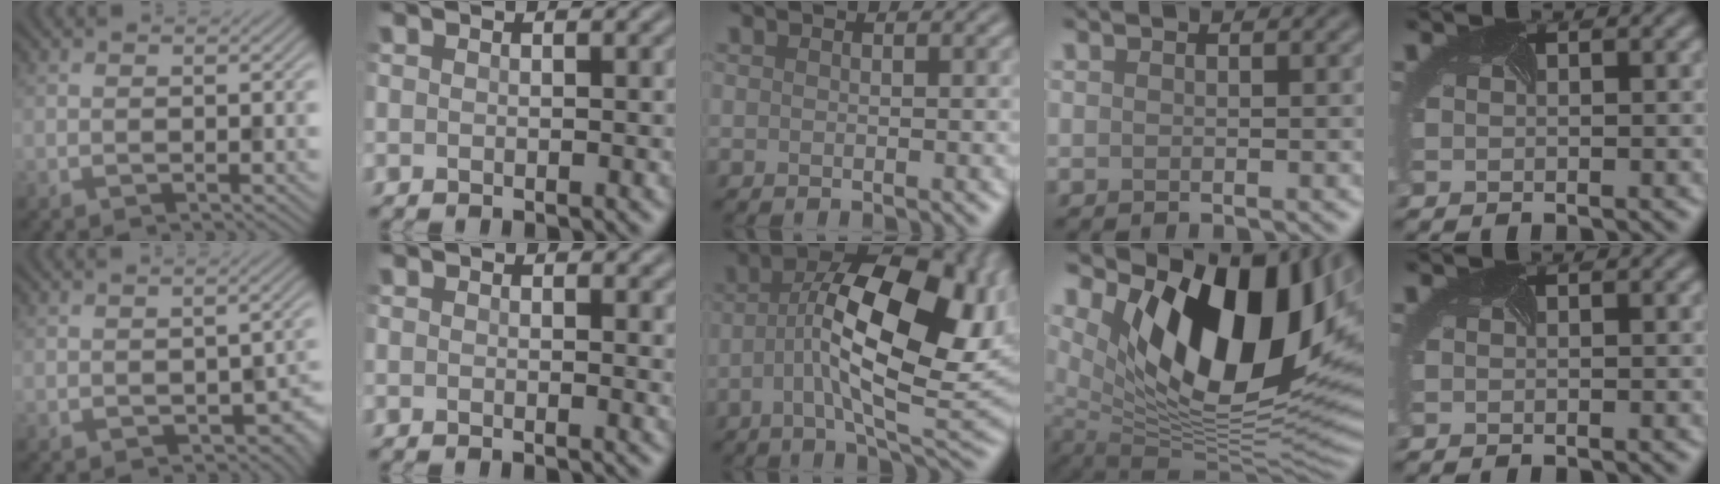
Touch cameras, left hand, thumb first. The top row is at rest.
{"thumb": {"total": 5.5, "force": [-2.3, 3.3, 3.8], "torque": [-0.047, -0.018, -0.024]}, "index": {"total": 1.0, "force": [0.6, 0.3, 0.7], "torque": [0.001, 0.001, 0.014]}, "middle": {"total": 16.1, "force": [0.0, 7.0, 14.4], "torque": [-0.219, 0.015, 0.002]}, "ring": {"total": 16.9, "force": [6.4, 8.3, 13.3], "torque": [-0.200, -0.005, 0.109]}}